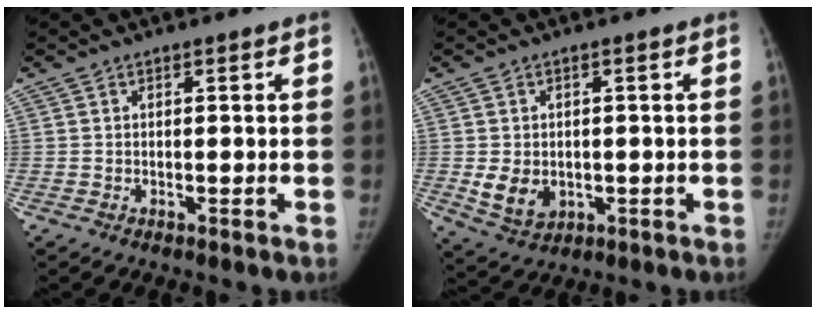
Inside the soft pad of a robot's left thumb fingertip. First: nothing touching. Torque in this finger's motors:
{"motor_torque": [0.01, 0.02, 0.02, -0.02, 0.02]}